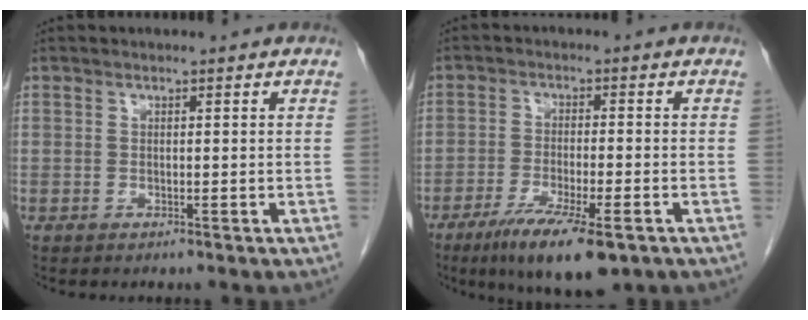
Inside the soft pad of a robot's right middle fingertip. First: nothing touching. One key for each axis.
{"total": 10.9, "fx": -6.8, "fy": 2.0, "fz": 8.3, "tx": -0.140, "ty": -0.024, "tz": -0.105}